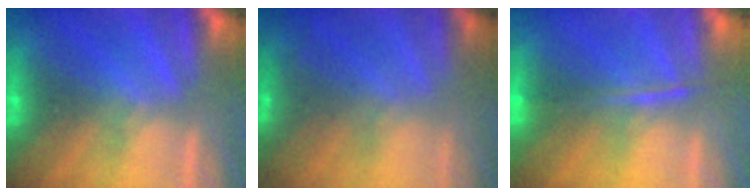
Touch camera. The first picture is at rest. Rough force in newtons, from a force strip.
{"total": 7.4}
{"total": 1.5}